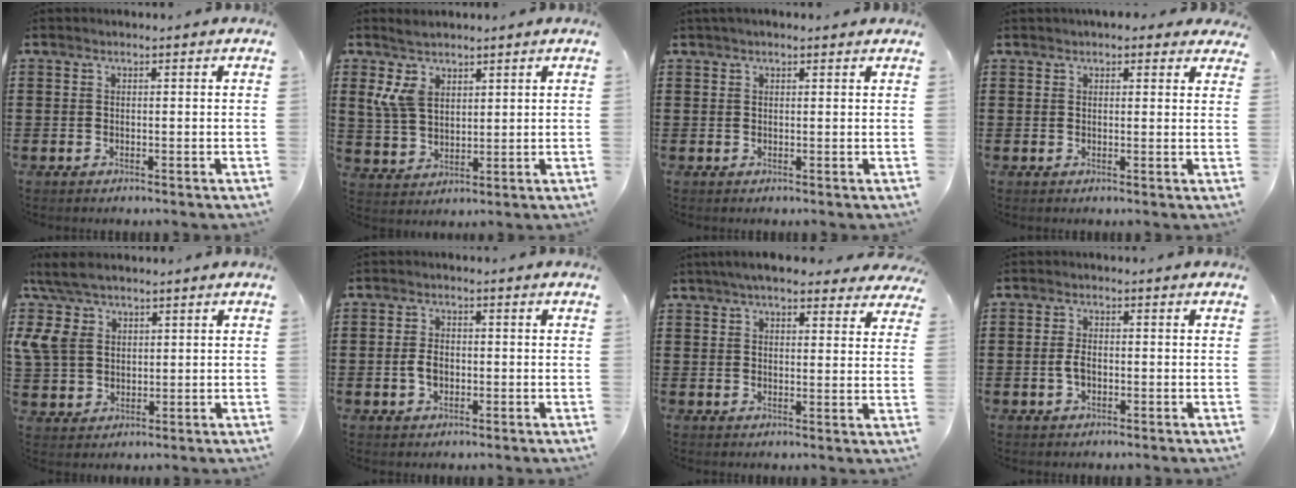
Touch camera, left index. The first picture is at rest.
{"total": 6.3, "force": [3.6, 3.9, 3.4], "torque": [-0.090, 0.007, 0.066]}
{"total": 1.0, "force": [0.7, 0.3, 0.6], "torque": [-0.013, 0.004, 0.013]}
{"total": 2.0, "force": [1.8, 0.8, 0.6], "torque": [-0.009, 0.002, 0.031]}
{"total": 8.0, "force": [4.6, 4.9, 4.4], "torque": [-0.133, -0.001, 0.081]}
{"total": 3.1, "force": [-0.5, 2.0, 2.4], "torque": [-0.054, 0.002, -0.013]}
{"total": 5.7, "force": [5.0, 1.1, 2.5], "torque": [-0.056, -0.006, 0.090]}
{"total": 2.7, "force": [-0.4, 1.4, 2.3], "torque": [-0.059, -0.002, -0.013]}